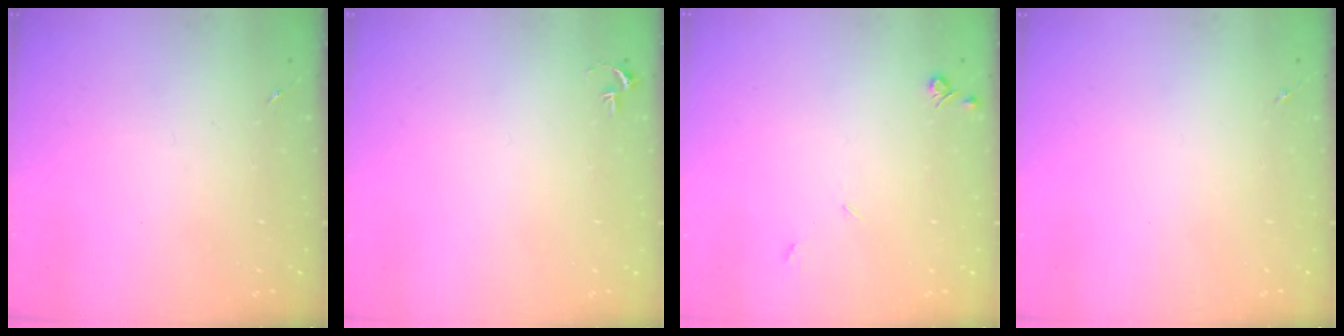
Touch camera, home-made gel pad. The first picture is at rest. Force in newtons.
{"total": 2.7, "press": 2.7, "slide": 0.3}
{"total": 4.2, "press": 4.2, "slide": 0.7}
{"total": 0.0}